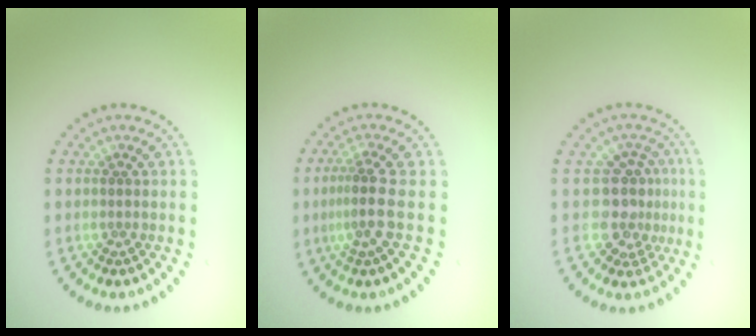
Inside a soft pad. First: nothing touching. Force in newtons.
{"total": 2.6, "press": 1.9, "slide": 1.8}
{"total": 3.3, "press": 2.5, "slide": 2.1}